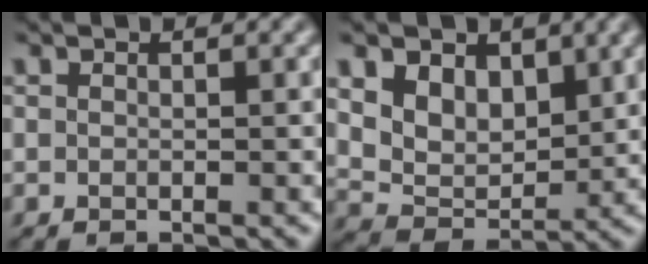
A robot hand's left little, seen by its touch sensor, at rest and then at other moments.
{"total": 5.3, "force": [2.4, 3.6, 3.1], "torque": [-0.070, -0.015, 0.042]}